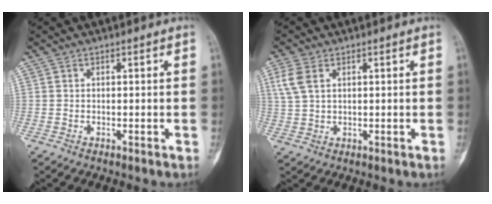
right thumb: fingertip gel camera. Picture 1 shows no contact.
{"total": 4.8, "force": [1.8, 2.8, 3.4], "torque": [-0.085, 0.005, 0.043]}